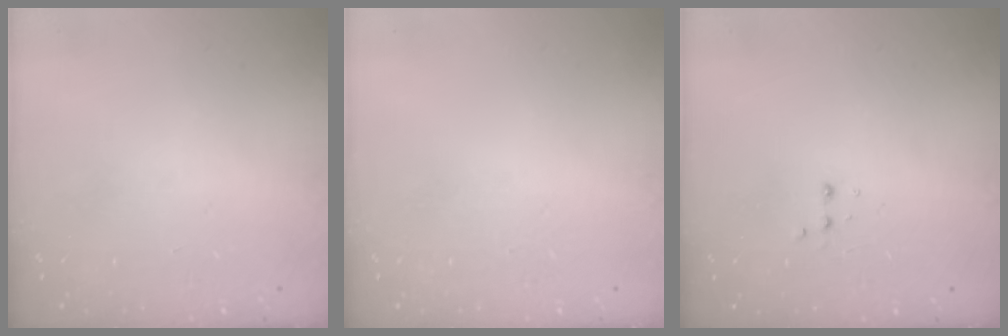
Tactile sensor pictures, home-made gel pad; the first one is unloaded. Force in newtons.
{"total": 0.0}
{"total": 2.9, "press": 2.7, "slide": 1.0}